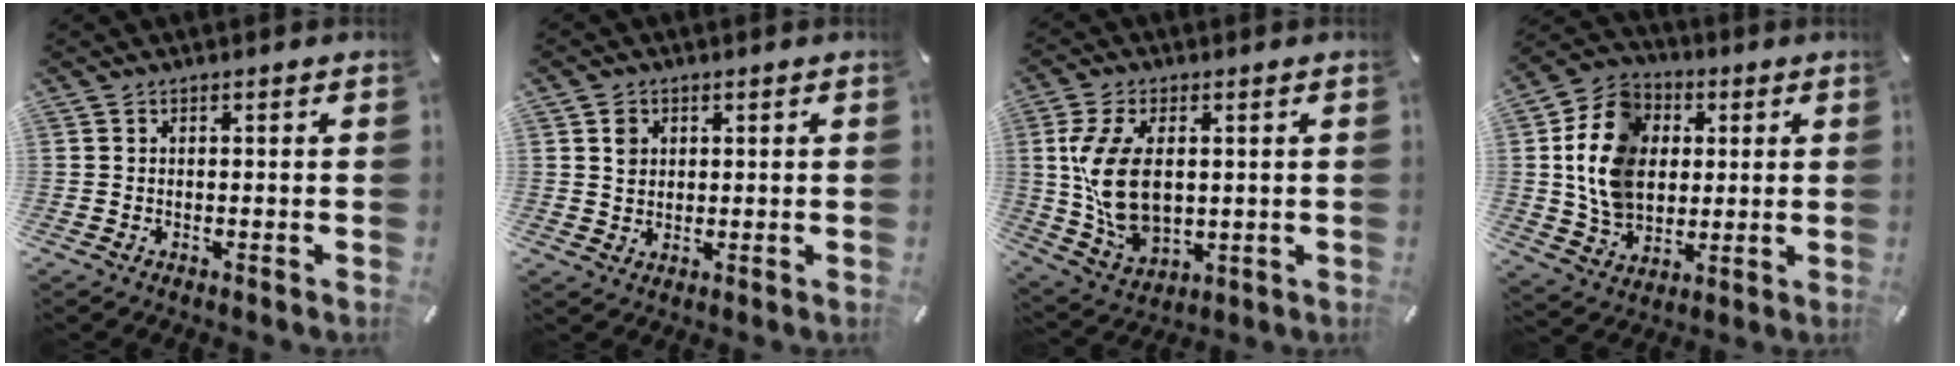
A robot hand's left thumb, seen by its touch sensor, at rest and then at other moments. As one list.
[{"total": 3.2, "force": [1.0, 3.0, 0.6], "torque": [0.006, -0.003, 0.012]}, {"total": 13.2, "force": [1.8, 8.6, 9.9], "torque": [-0.232, -0.006, 0.030]}, {"total": 14.6, "force": [1.8, 12.4, 7.4], "torque": [-0.172, 0.008, 0.033]}]